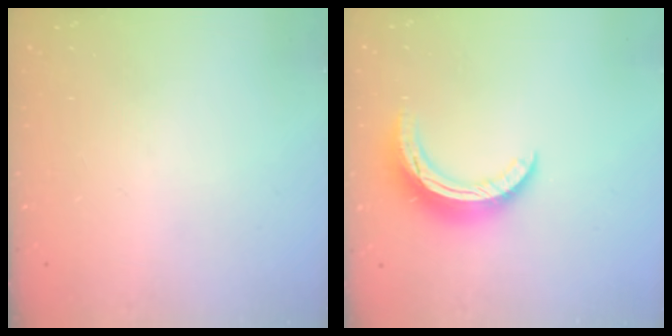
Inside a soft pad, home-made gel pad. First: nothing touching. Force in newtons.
{"total": 10.8, "press": 10.8, "slide": 0.5}